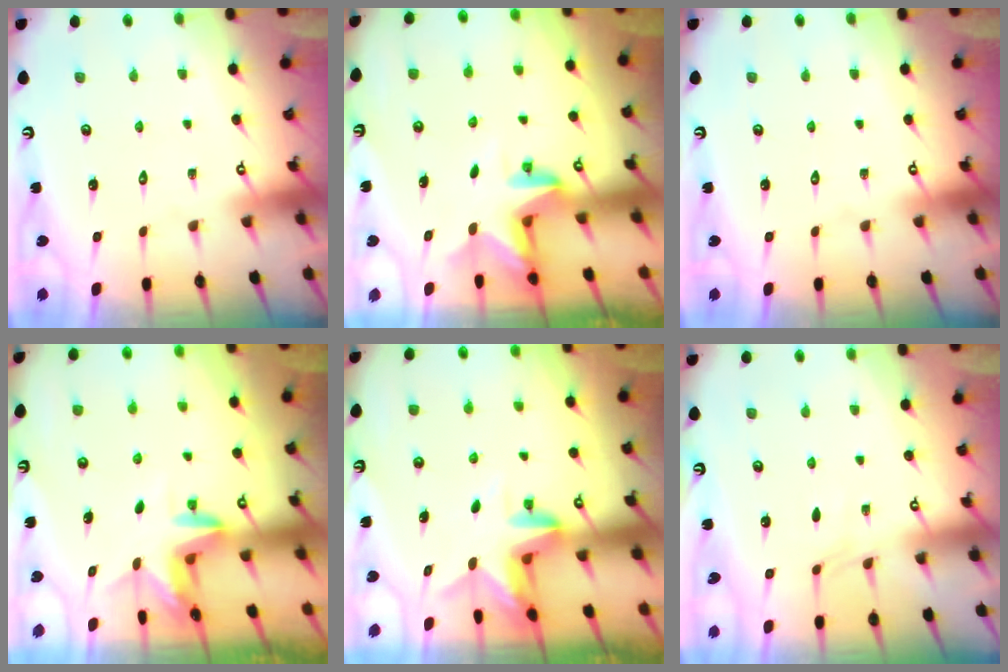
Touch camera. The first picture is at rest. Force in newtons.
{"total": 2.9, "press": 2.9, "slide": 0.2}
{"total": 0.0}
{"total": 3.2, "press": 3.2, "slide": 0.3}
{"total": 3.1, "press": 3.1, "slide": 0.3}
{"total": 2.8, "press": 2.8, "slide": 0.5}